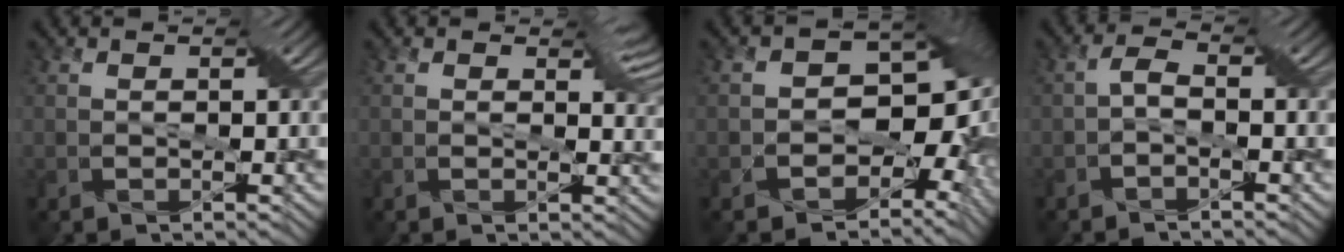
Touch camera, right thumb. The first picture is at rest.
{"total": 1.7, "force": [1.3, 0.6, 0.9], "torque": [-0.018, 0.000, 0.017]}
{"total": 11.6, "force": [-0.5, 7.7, 8.6], "torque": [-0.126, -0.030, 0.016]}
{"total": 1.3, "force": [-0.9, -0.1, 0.9], "torque": [-0.038, 0.004, -0.020]}